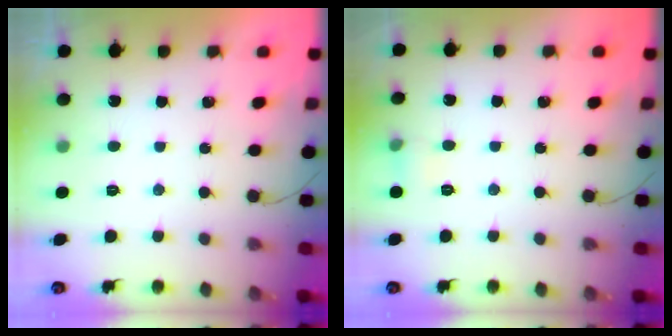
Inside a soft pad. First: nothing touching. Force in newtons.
{"total": 4.5, "press": 4.3, "slide": 1.5}